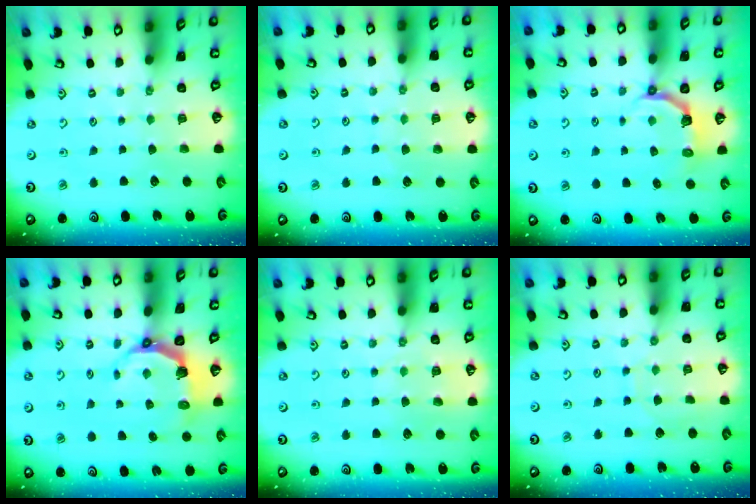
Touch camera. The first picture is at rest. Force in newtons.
{"total": 4.0, "press": 4.0, "slide": 0.3}
{"total": 4.5, "press": 2.7, "slide": 3.6}
{"total": 6.8, "press": 5.1, "slide": 4.5}
{"total": 5.5, "press": 5.5, "slide": 0.9}
{"total": 5.0, "press": 5.0, "slide": 0.2}